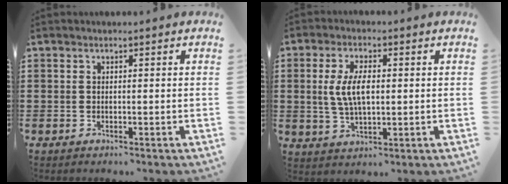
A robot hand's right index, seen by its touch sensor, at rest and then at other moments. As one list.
[{"total": 6.5, "force": [0.5, 2.8, 5.8], "torque": [-0.129, 0.005, 0.002]}]